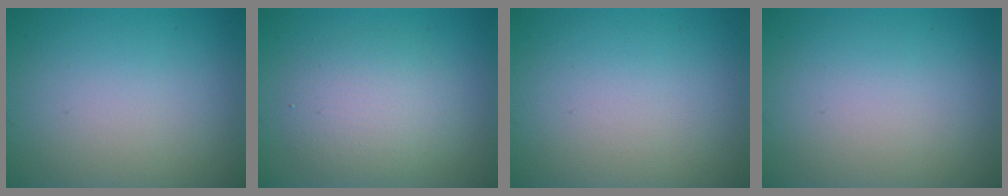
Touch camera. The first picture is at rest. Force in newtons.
{"total": 3.8, "press": 3.8, "slide": 0.3}
{"total": 0.0}
{"total": 0.0}